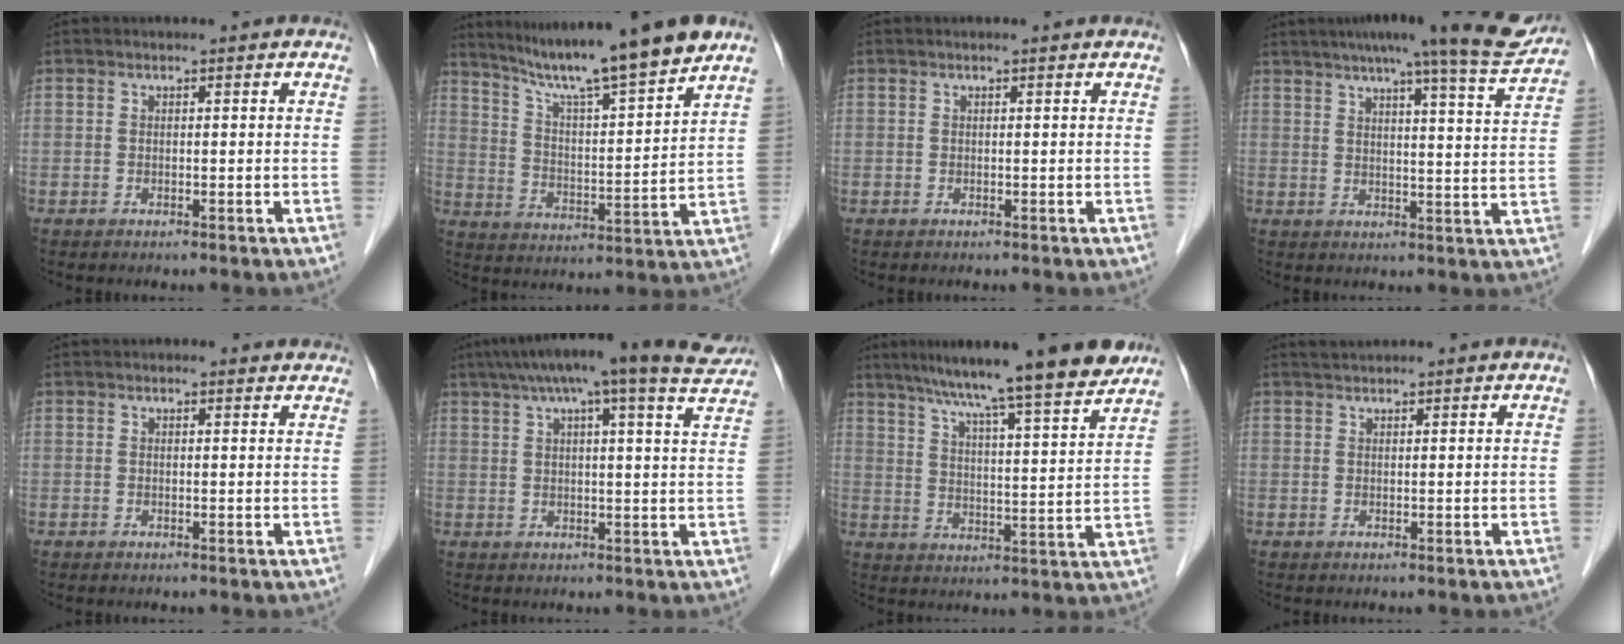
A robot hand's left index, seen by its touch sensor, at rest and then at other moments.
{"total": 15.9, "force": [13.4, -0.8, 8.5], "torque": [-0.140, 0.003, 0.217]}
{"total": 0.0}
{"total": 16.8, "force": [14.7, 0.4, 8.2], "torque": [-0.113, -0.014, 0.178]}
{"total": 2.2, "force": [2.0, 1.0, 0.2], "torque": [0.003, 0.014, 0.015]}
{"total": 17.8, "force": [14.6, 1.0, 10.1], "torque": [-0.161, 0.031, 0.184]}
{"total": 17.4, "force": [14.5, 0.1, 9.7], "torque": [-0.144, 0.008, 0.210]}
{"total": 1.5, "force": [1.5, 0.1, 0.3], "torque": [-0.010, 0.013, 0.031]}